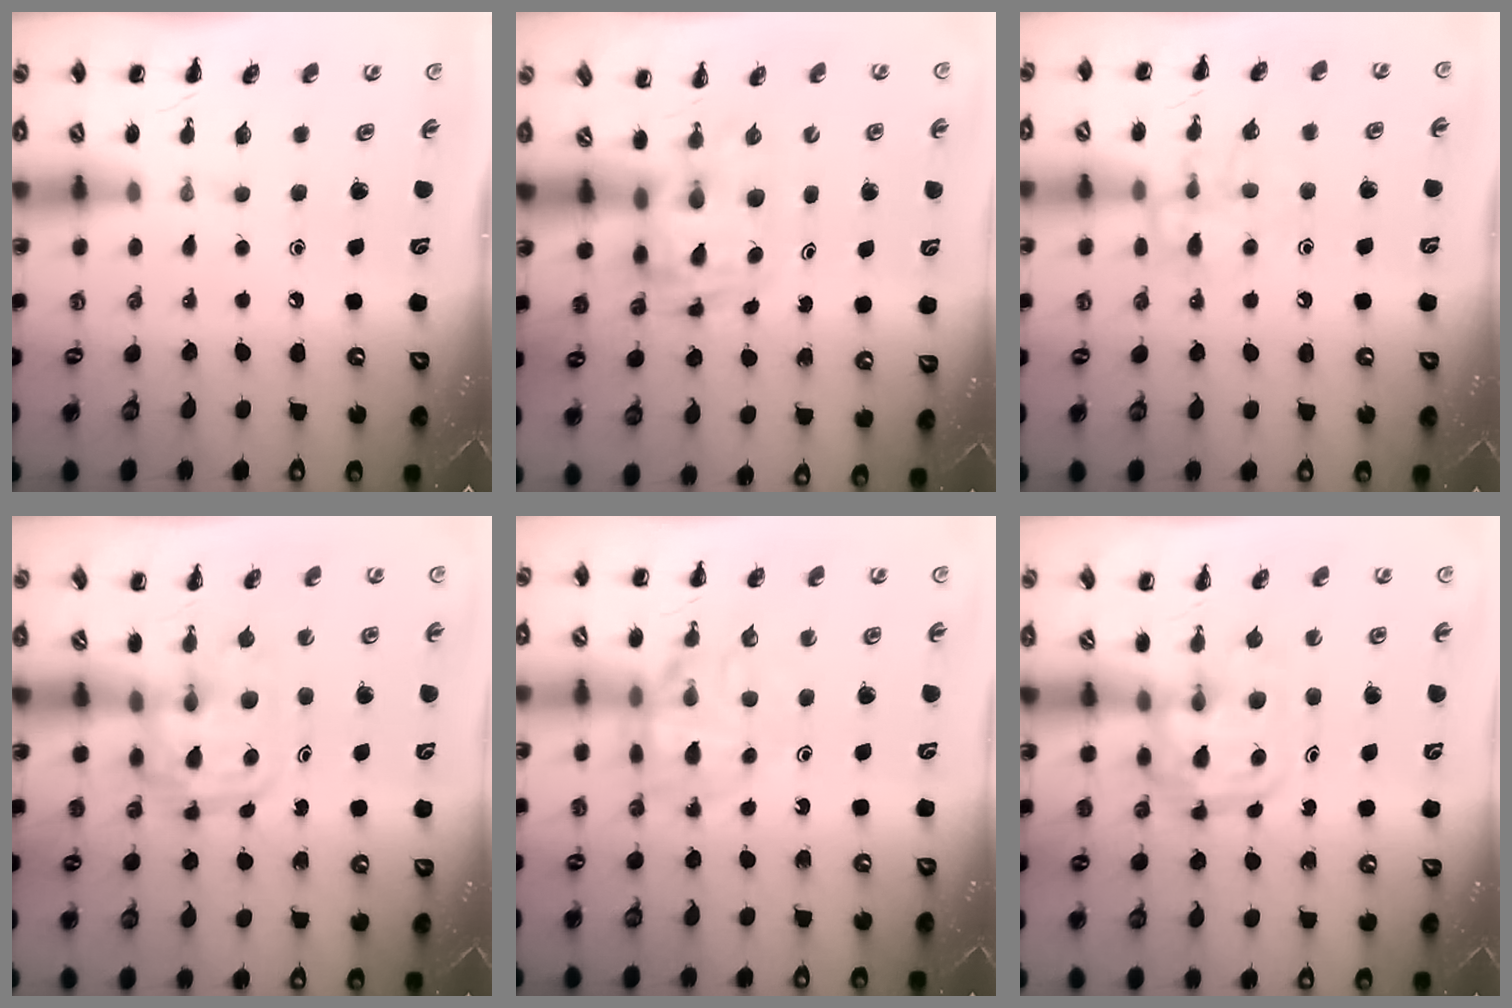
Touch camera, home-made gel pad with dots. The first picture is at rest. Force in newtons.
{"total": 3.5, "press": 3.4, "slide": 0.5}
{"total": 11.0, "press": 11.0, "slide": 0.8}
{"total": 2.9, "press": 2.9, "slide": 0.3}
{"total": 10.5, "press": 10.1, "slide": 2.8}
{"total": 3.1, "press": 3.1, "slide": 0.4}